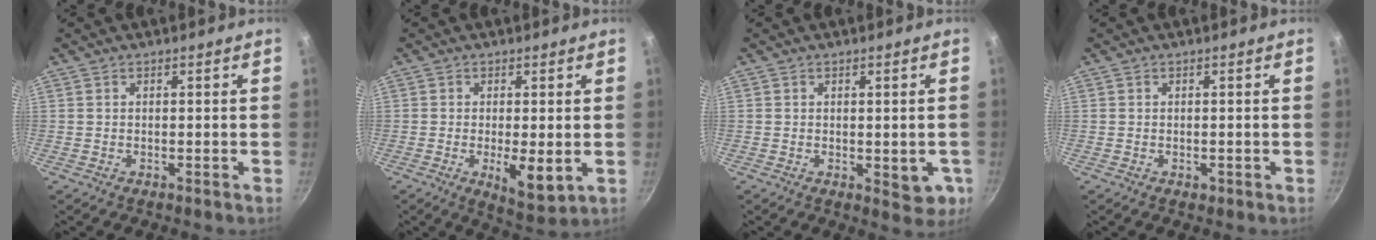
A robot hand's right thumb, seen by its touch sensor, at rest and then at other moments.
{"total": 7.2, "force": [-1.1, 2.6, 6.6], "torque": [-0.093, -0.016, -0.008]}
{"total": 5.2, "force": [-0.7, 2.9, 4.2], "torque": [-0.037, -0.004, -0.006]}
{"total": 0.9, "force": [-0.3, 0.7, 0.5], "torque": [-0.004, 0.000, -0.004]}